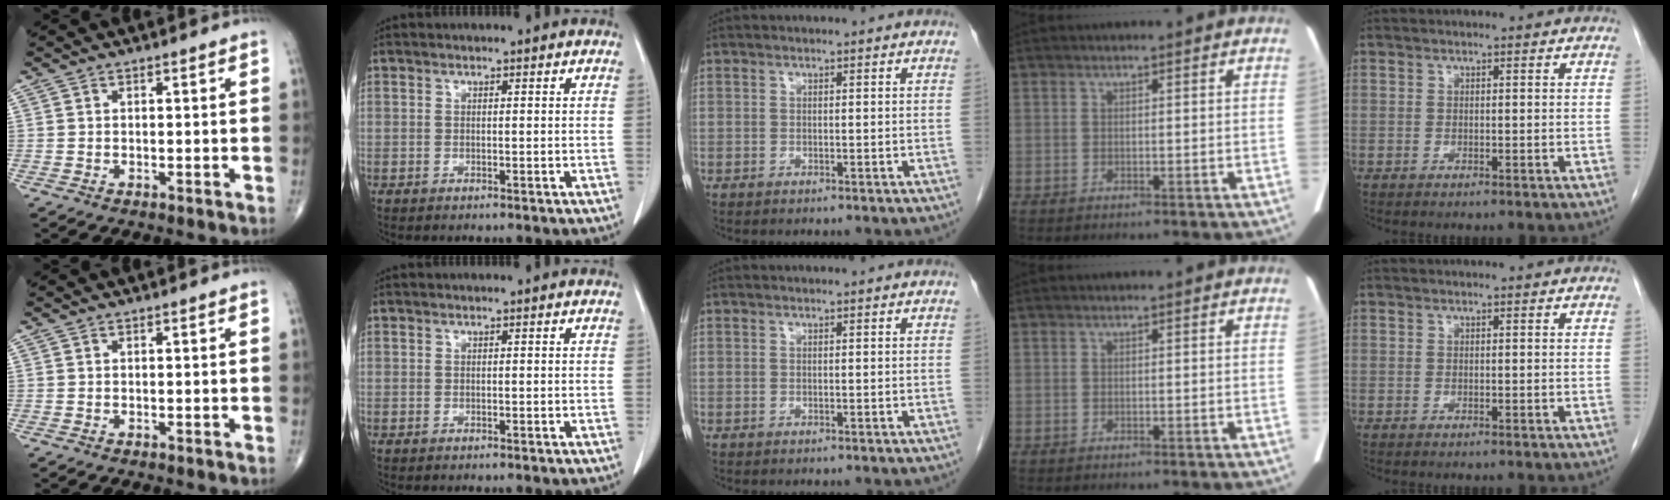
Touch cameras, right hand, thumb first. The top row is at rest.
{}